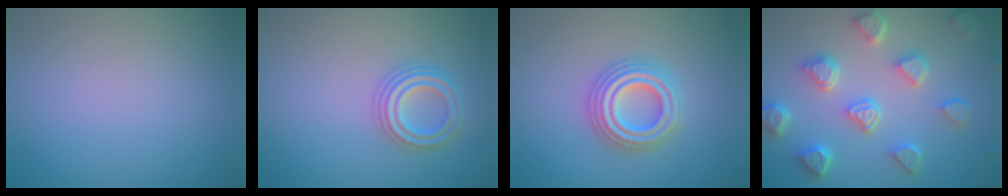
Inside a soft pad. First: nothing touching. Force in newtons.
{"total": 2.9, "press": 2.9, "slide": 0.5}
{"total": 4.3, "press": 4.2, "slide": 0.7}
{"total": 6.7, "press": 5.4, "slide": 3.9}